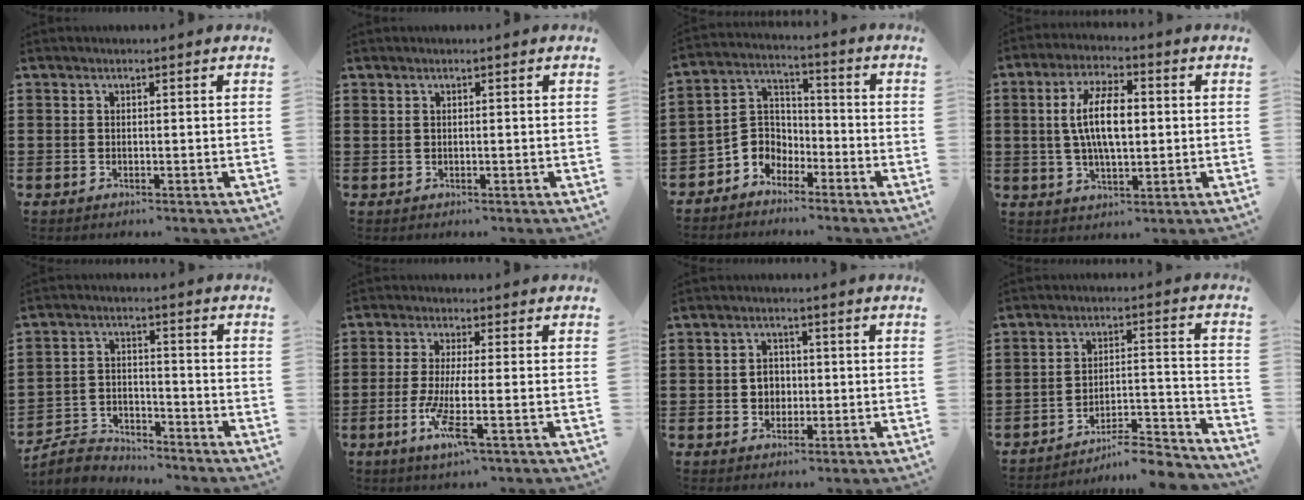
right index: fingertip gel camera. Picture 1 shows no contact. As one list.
[{"total": 0.0}, {"total": 4.5, "force": [-2.8, 3.5, 0.0], "torque": [-0.026, 0.001, -0.063]}, {"total": 9.1, "force": [0.7, 3.5, 8.3], "torque": [-0.171, 0.008, 0.007]}, {"total": 4.8, "force": [-4.7, 1.2, 0.3], "torque": [-0.024, 0.007, -0.100]}, {"total": 6.9, "force": [-2.4, 0.6, 6.4], "torque": [-0.142, -0.022, -0.048]}, {"total": 2.9, "force": [-0.3, 2.6, 1.4], "torque": [-0.026, 0.004, -0.010]}, {"total": 6.8, "force": [-6.3, 0.8, 2.2], "torque": [-0.032, 0.003, -0.123]}]